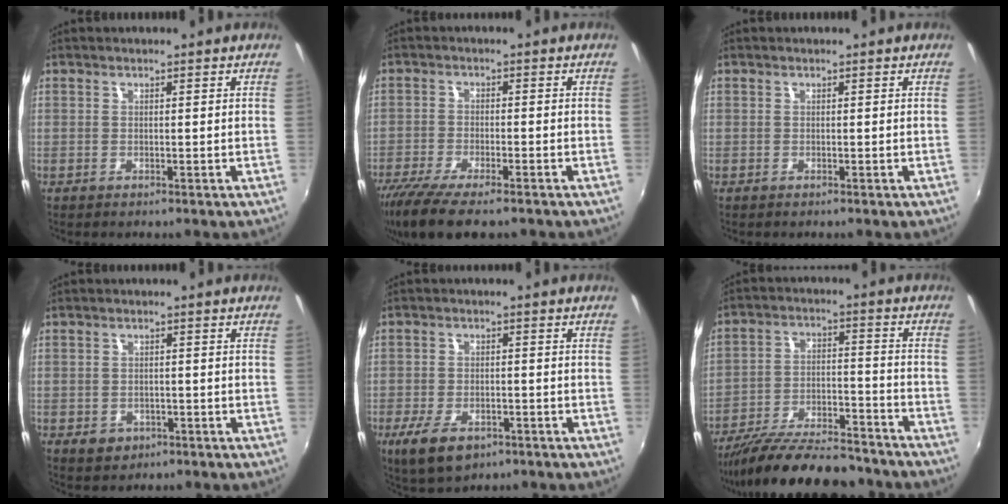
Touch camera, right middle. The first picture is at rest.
{"total": 11.5, "force": [-8.8, 2.8, 6.9], "torque": [-0.158, -0.044, -0.158]}
{"total": 0.0}
{"total": 3.8, "force": [-1.7, 3.0, 1.5], "torque": [-0.035, -0.004, -0.019]}
{"total": 8.8, "force": [-5.0, 4.5, 5.6], "torque": [-0.131, -0.025, -0.086]}
{"total": 20.2, "force": [-17.3, 5.2, 9.0], "torque": [-0.174, -0.021, -0.260]}